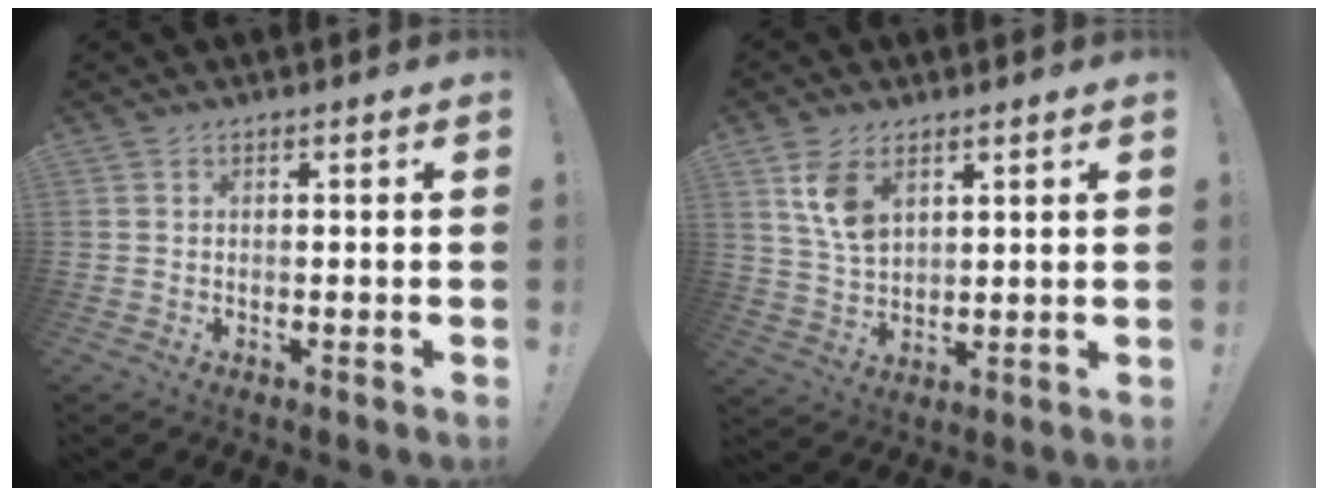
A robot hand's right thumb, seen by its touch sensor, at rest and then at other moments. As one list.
[{"total": 8.8, "force": [4.7, 5.3, 5.2], "torque": [-0.088, -0.015, 0.092]}]